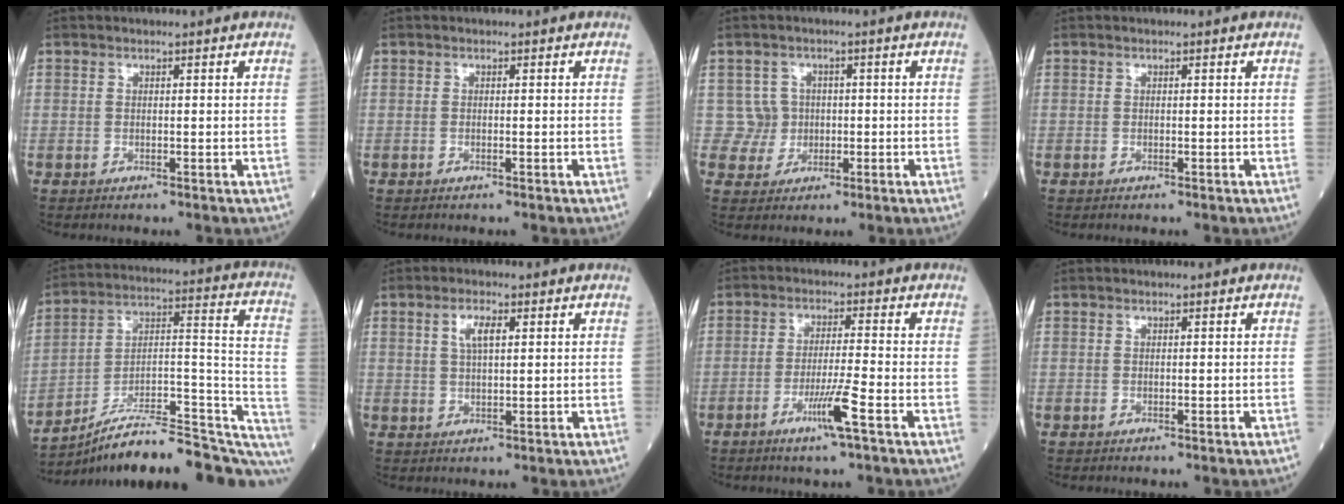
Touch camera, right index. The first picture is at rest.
{"total": 0.0}
{"total": 3.8, "force": [0.2, 3.8, -0.4], "torque": [0.029, 0.009, 0.002]}
{"total": 0.0}
{"total": 22.8, "force": [-17.8, 4.7, 13.5], "torque": [-0.131, 0.056, -0.265]}
{"total": 3.5, "force": [1.4, 1.0, 3.1], "torque": [-0.061, 0.004, 0.026]}
{"total": 4.1, "force": [-2.1, -0.6, 3.4], "torque": [-0.062, -0.008, -0.043]}
{"total": 0.0}